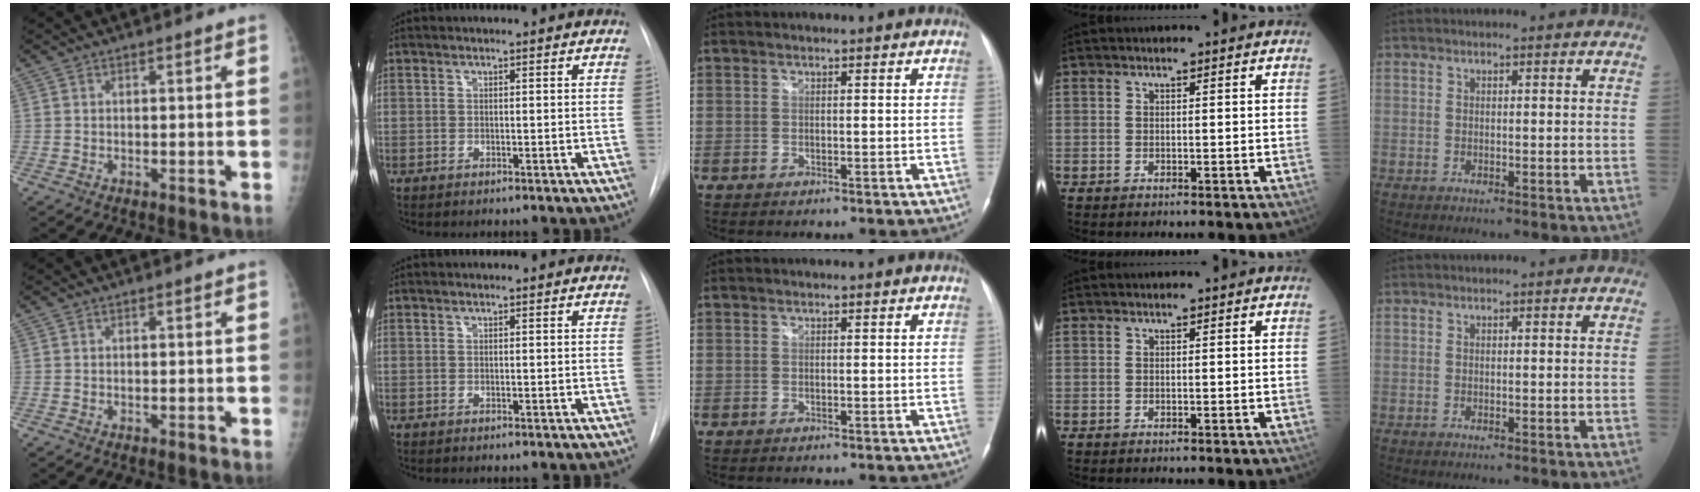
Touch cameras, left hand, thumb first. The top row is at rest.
{}